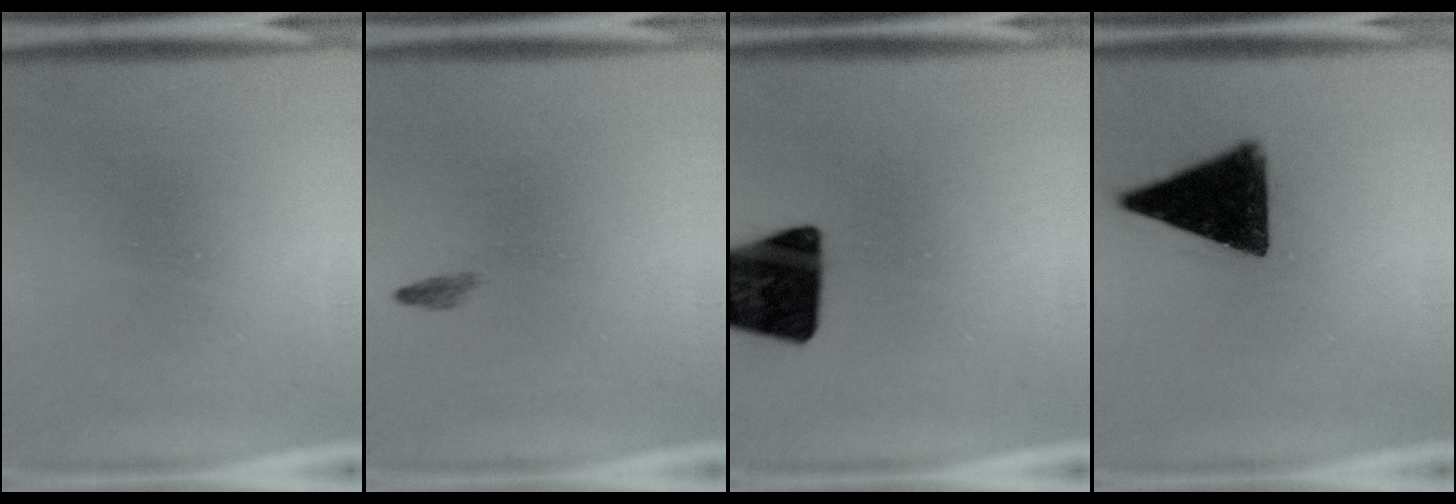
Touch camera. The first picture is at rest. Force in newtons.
{"total": 0.5}
{"total": 18.9}
{"total": 13.0}